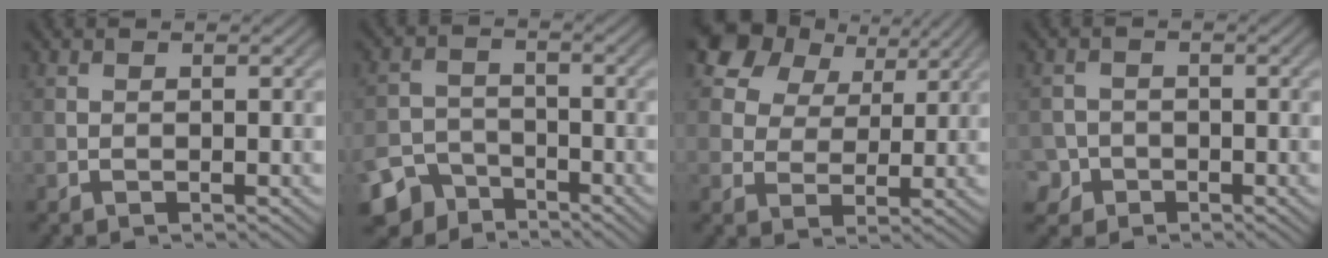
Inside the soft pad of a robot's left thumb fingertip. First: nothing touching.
{"total": 6.7, "force": [-5.1, 4.0, 1.7], "torque": [-0.027, -0.011, -0.092]}
{"total": 10.3, "force": [6.5, 6.5, 4.6], "torque": [-0.111, 0.013, 0.113]}
{"total": 3.2, "force": [-1.7, 2.6, 0.7], "torque": [-0.014, -0.001, -0.037]}